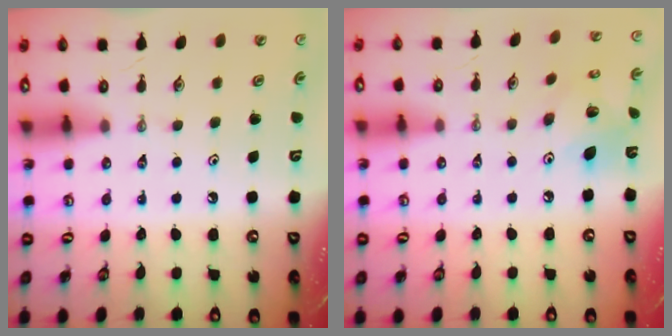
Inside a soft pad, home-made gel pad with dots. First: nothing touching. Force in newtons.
{"total": 10.1, "press": 10.1, "slide": 0.9}